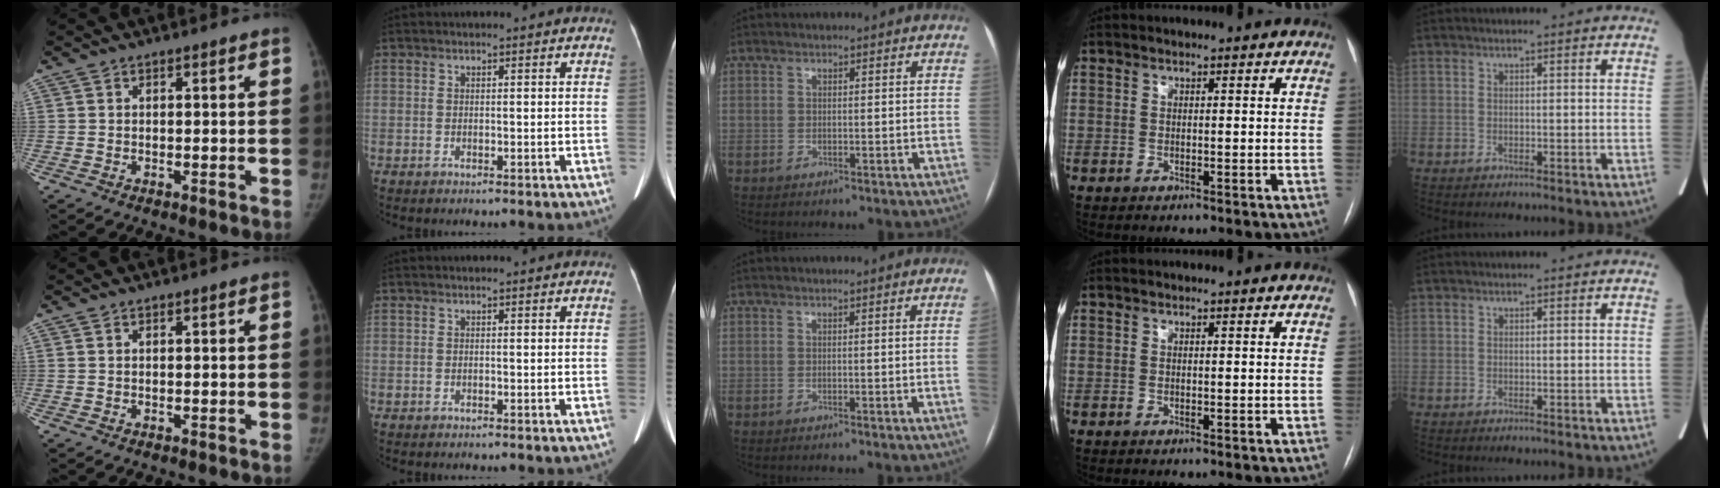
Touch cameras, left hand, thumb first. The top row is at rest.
{"middle": {"total": 1.5, "force": [-0.2, -0.6, 1.3], "torque": [-0.016, 0.000, -0.004]}}